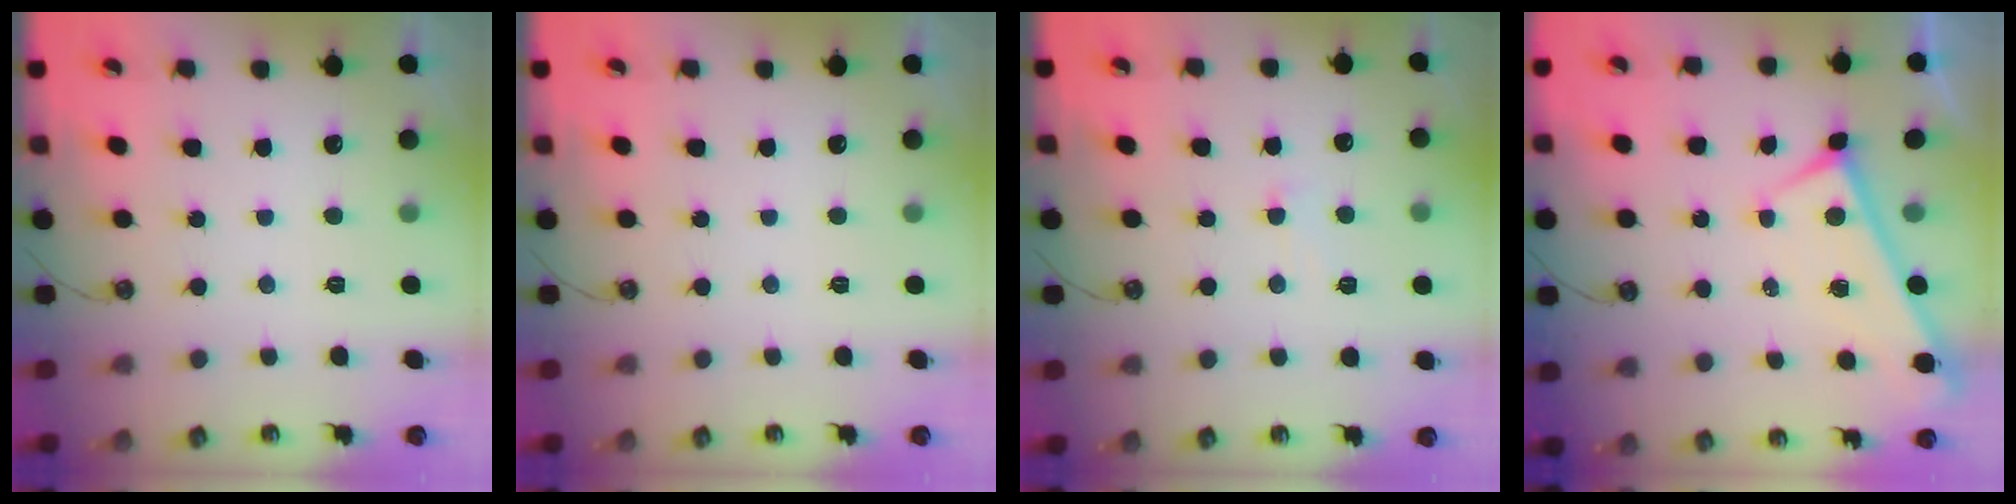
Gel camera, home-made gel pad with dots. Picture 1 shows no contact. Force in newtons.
{"total": 0.0}
{"total": 0.8, "press": 0.1, "slide": 0.8}
{"total": 0.0}